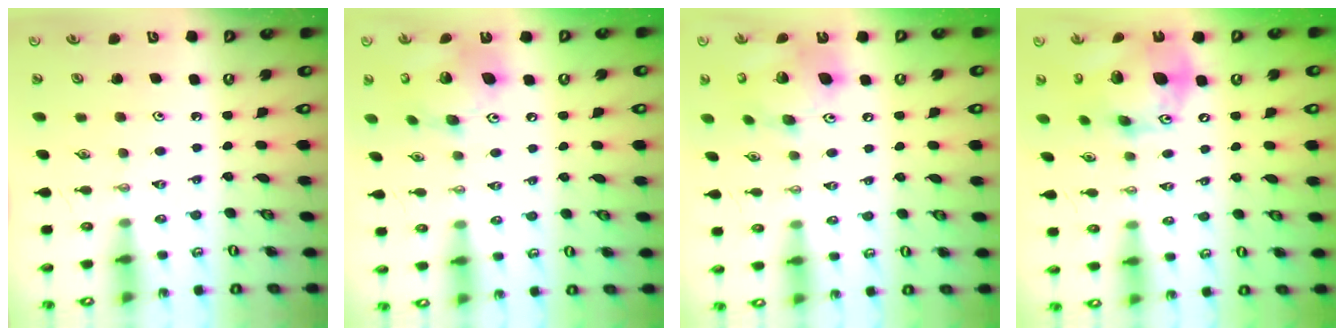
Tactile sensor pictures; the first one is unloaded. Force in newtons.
{"total": 15.2, "press": 15.1, "slide": 1.9}
{"total": 17.2, "press": 16.9, "slide": 3.3}
{"total": 18.8, "press": 18.5, "slide": 3.3}